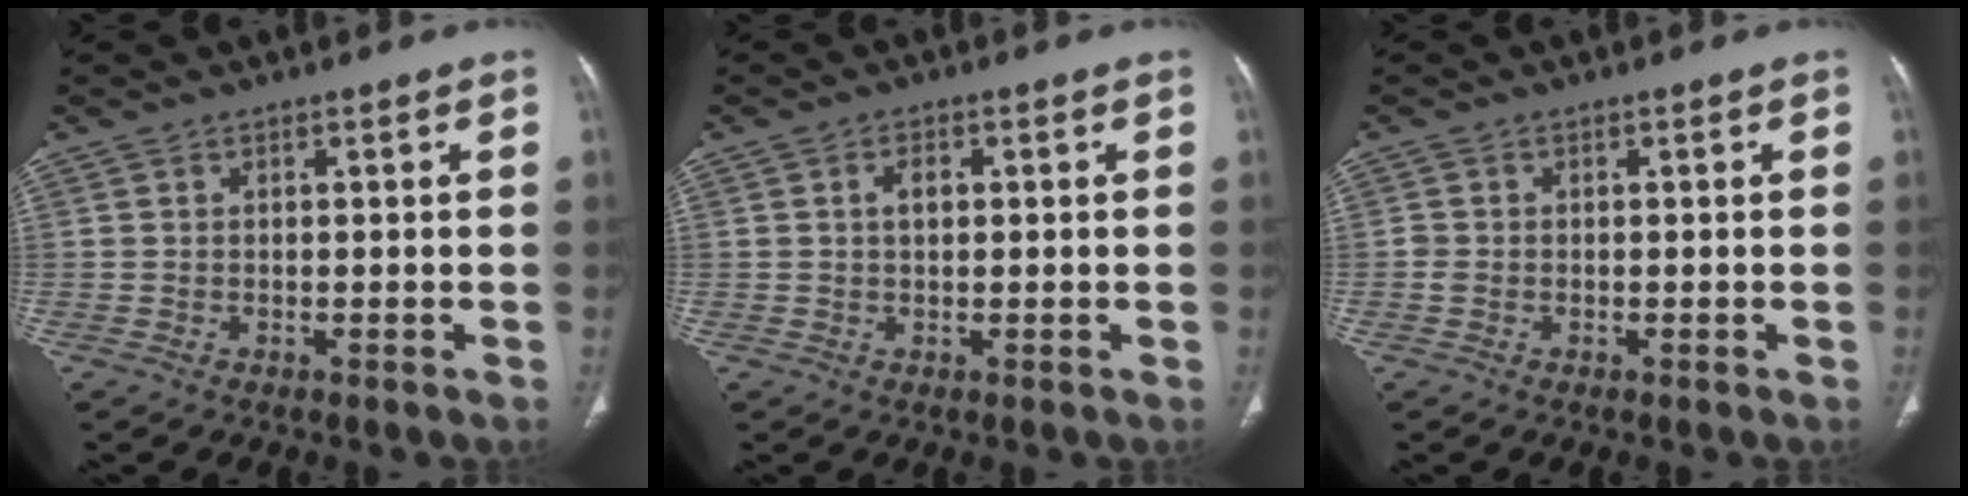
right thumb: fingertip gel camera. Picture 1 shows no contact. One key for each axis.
{"total": 2.4, "fx": 0.4, "fy": 1.5, "fz": 1.8, "tx": -0.029, "ty": 0.006, "tz": 0.008}
{"total": 1.1, "fx": -0.3, "fy": 0.9, "fz": 0.5, "tx": -0.010, "ty": 0.001, "tz": -0.006}